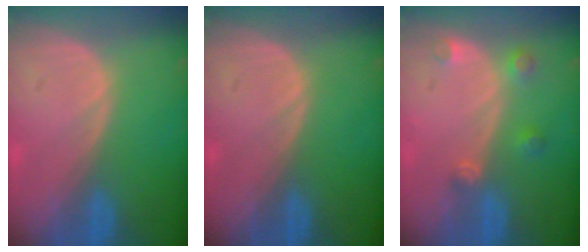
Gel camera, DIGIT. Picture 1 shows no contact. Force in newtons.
{"total": 0.0}
{"total": 3.3, "press": 3.0, "slide": 1.2}